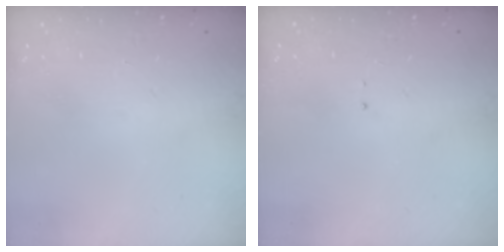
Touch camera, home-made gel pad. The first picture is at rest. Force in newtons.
{"total": 0.7, "press": 0.7, "slide": 0.1}